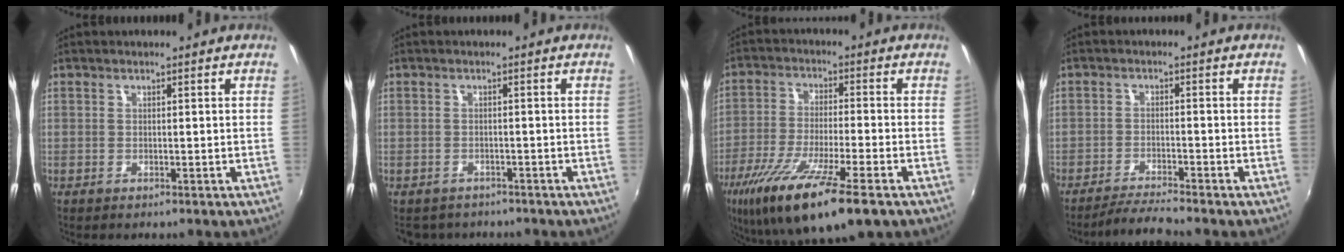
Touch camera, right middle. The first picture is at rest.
{"total": 4.3, "force": [-3.7, 1.9, 0.8], "torque": [-0.024, -0.013, -0.053]}
{"total": 18.6, "force": [-11.2, 3.1, 14.5], "torque": [-0.278, -0.056, -0.195]}
{"total": 5.2, "force": [-4.9, -0.8, 1.7], "torque": [-0.057, -0.009, -0.089]}